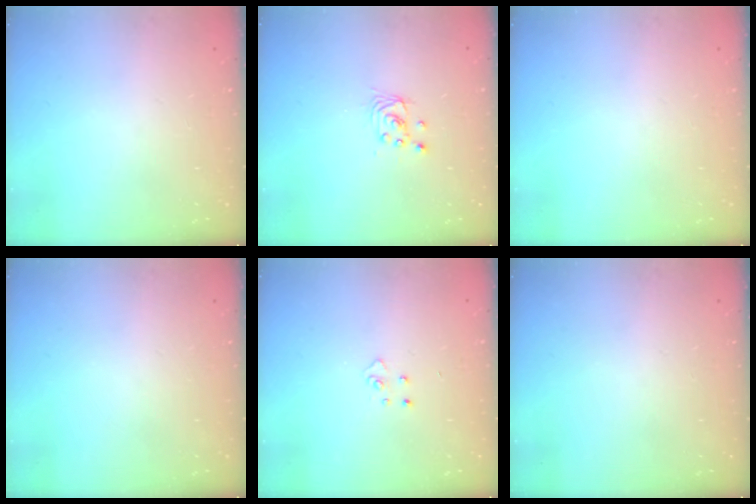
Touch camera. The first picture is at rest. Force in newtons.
{"total": 2.5, "press": 2.5, "slide": 0.1}
{"total": 0.0}
{"total": 0.0}
{"total": 3.4, "press": 3.4, "slide": 0.4}
{"total": 0.0}